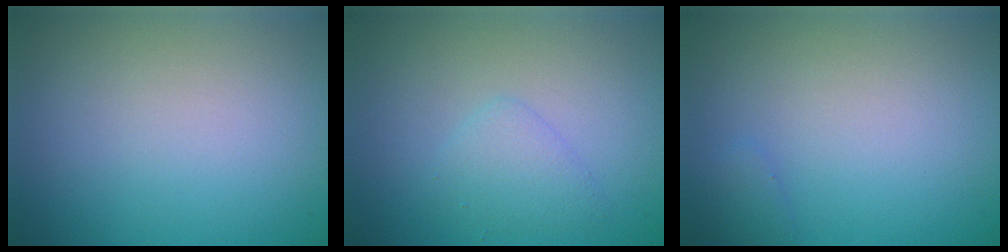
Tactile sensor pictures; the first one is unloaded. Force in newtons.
{"total": 1.8, "press": 1.8, "slide": 0.1}
{"total": 0.8, "press": 0.8, "slide": 0.0}